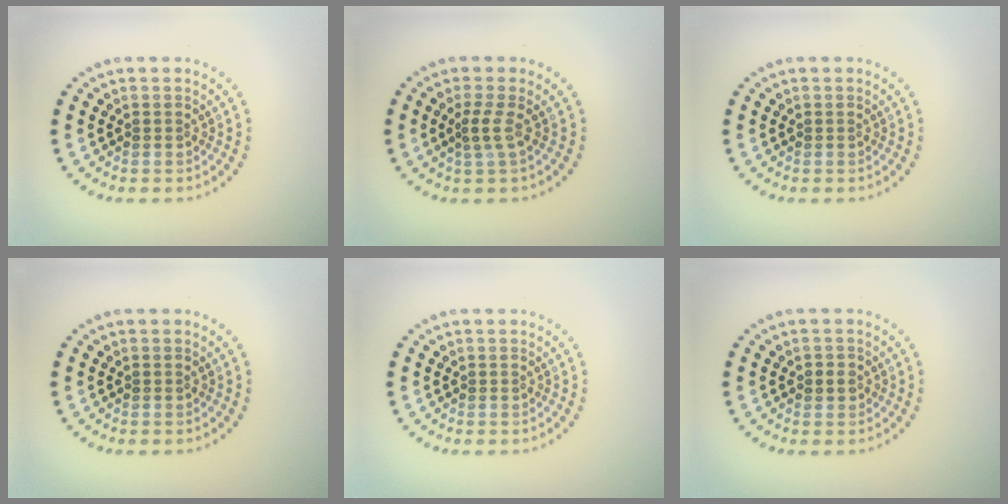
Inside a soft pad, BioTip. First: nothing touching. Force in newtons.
{"total": 1.5, "press": 1.1, "slide": 1.1}
{"total": 0.0}
{"total": 0.0}
{"total": 0.0}
{"total": 1.1, "press": 1.0, "slide": 0.5}